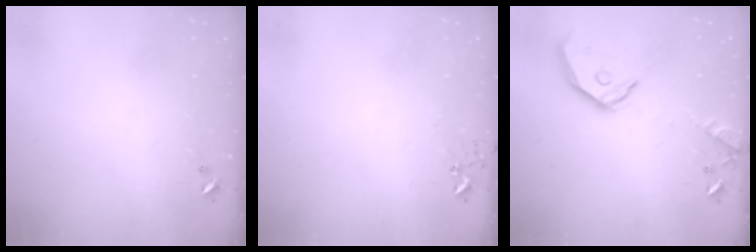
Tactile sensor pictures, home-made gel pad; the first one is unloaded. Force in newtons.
{"total": 2.7, "press": 2.7, "slide": 0.2}
{"total": 16.4, "press": 16.2, "slide": 2.5}